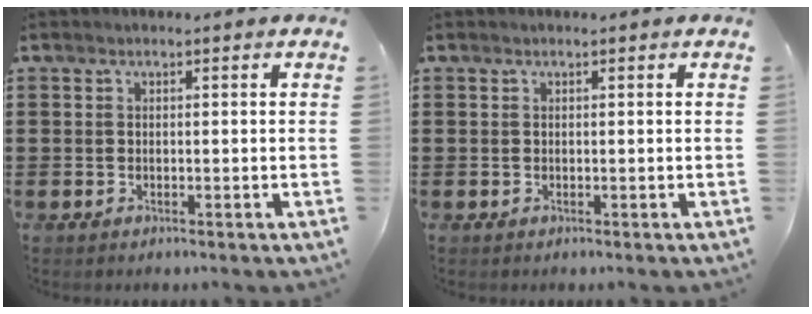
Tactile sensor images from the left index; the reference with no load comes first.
{"total": 0.0}